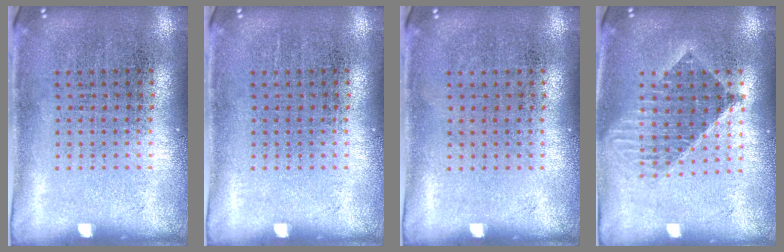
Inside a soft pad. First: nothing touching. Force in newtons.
{"total": 0.0}
{"total": 0.0}
{"total": 1.5, "press": 1.3, "slide": 0.8}